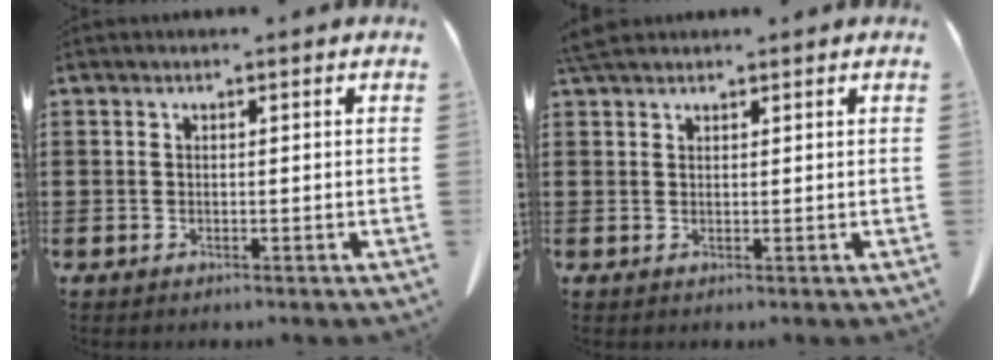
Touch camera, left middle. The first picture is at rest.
{"total": 2.6, "force": [2.2, 0.9, 1.1], "torque": [-0.029, 0.003, 0.044]}